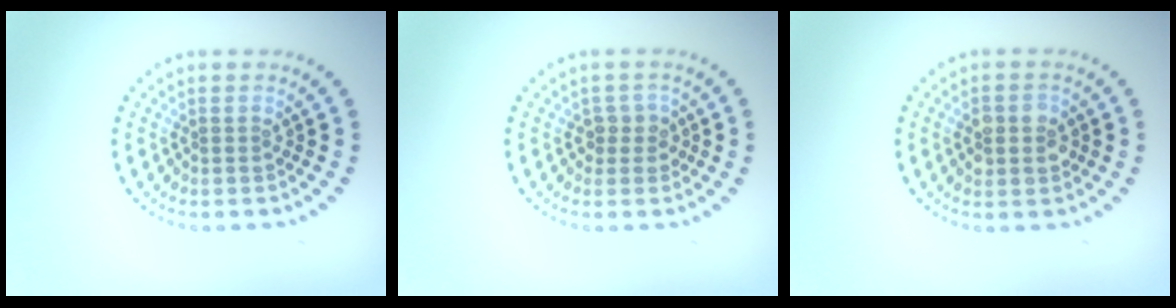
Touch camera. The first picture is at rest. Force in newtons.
{"total": 1.6, "press": 1.4, "slide": 0.8}
{"total": 2.9, "press": 2.9, "slide": 0.2}